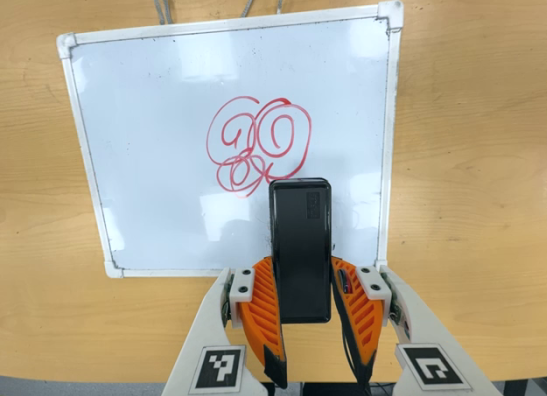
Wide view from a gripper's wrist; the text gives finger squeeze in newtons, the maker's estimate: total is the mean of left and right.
{"total": 4.7, "left": 3.3, "right": 6.1}